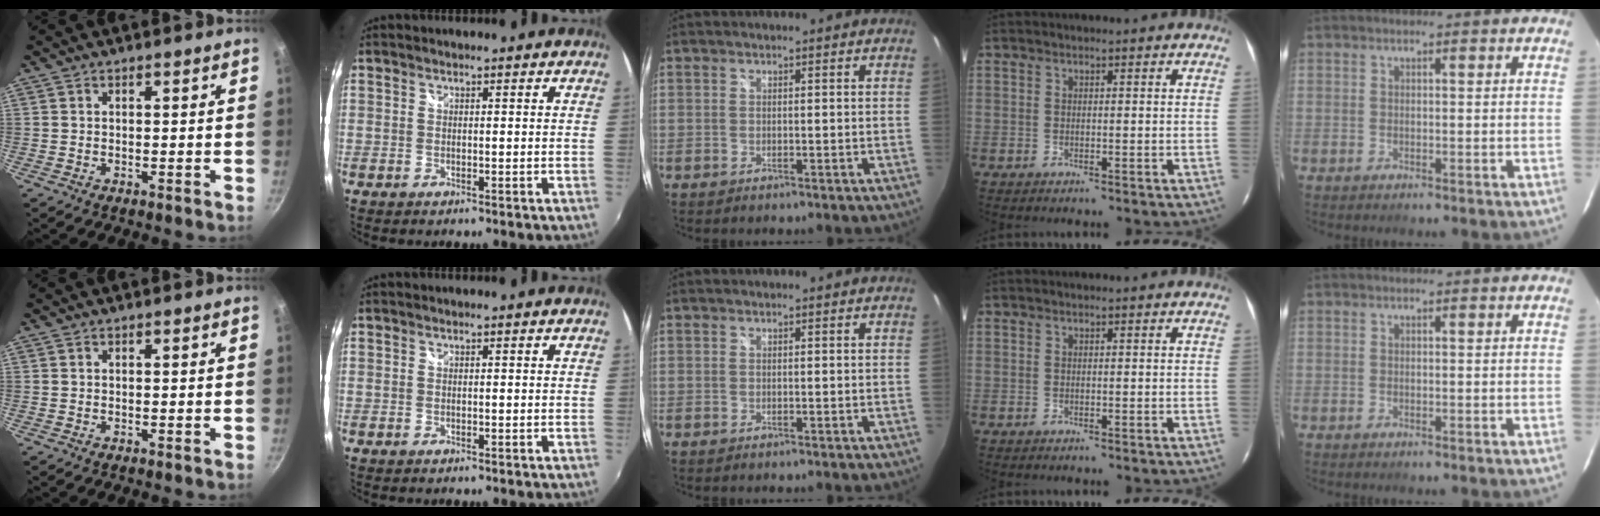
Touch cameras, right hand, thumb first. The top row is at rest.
{}